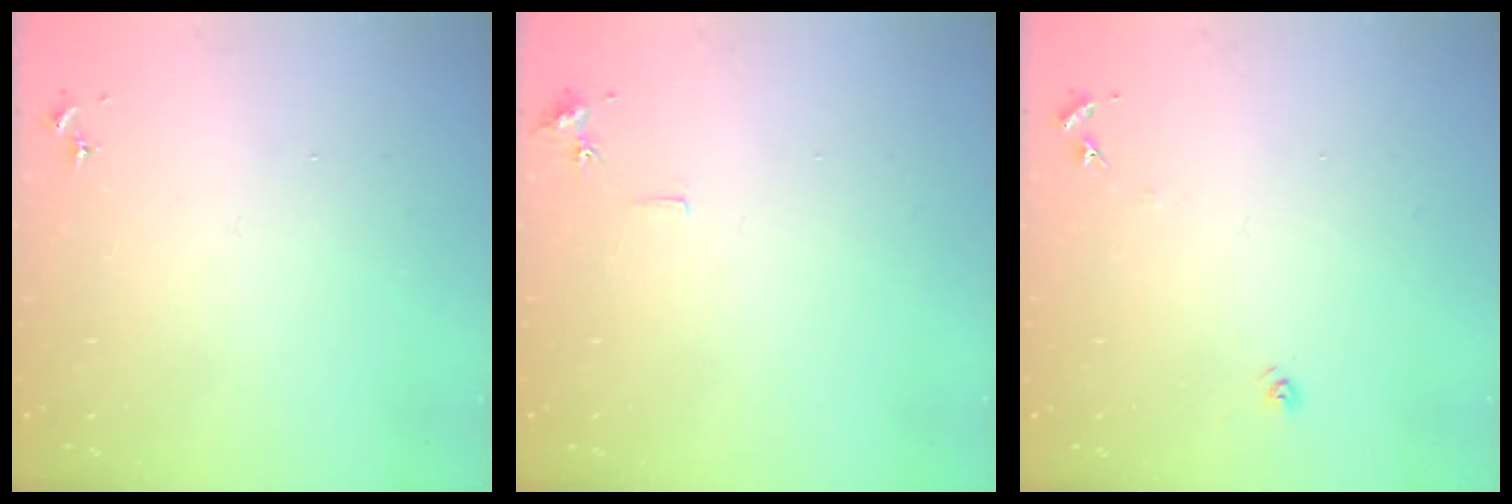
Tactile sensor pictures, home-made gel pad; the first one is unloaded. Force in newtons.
{"total": 5.6, "press": 5.6, "slide": 0.7}
{"total": 5.9, "press": 5.9, "slide": 0.5}